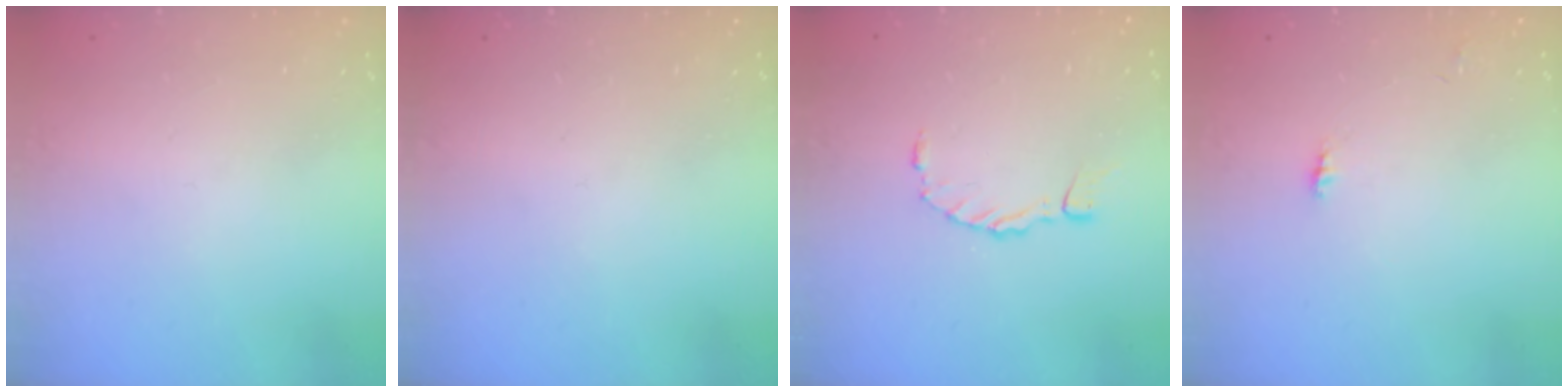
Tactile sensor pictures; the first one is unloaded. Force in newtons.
{"total": 0.0}
{"total": 0.8, "press": 0.8, "slide": 0.1}
{"total": 2.9, "press": 2.9, "slide": 0.3}